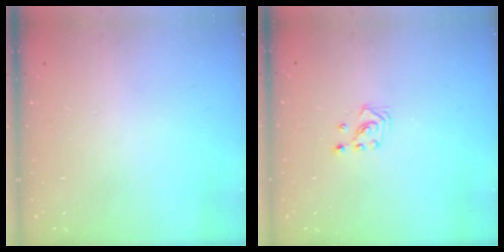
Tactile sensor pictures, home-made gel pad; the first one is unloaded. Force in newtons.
{"total": 2.6, "press": 2.6, "slide": 0.3}